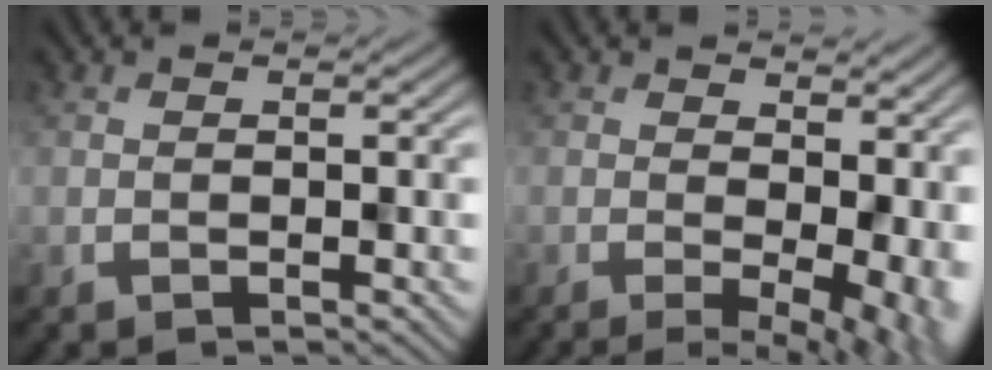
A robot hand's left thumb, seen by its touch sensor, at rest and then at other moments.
{"total": 8.0, "force": [-0.8, 3.5, 7.2], "torque": [-0.087, -0.020, 0.010]}